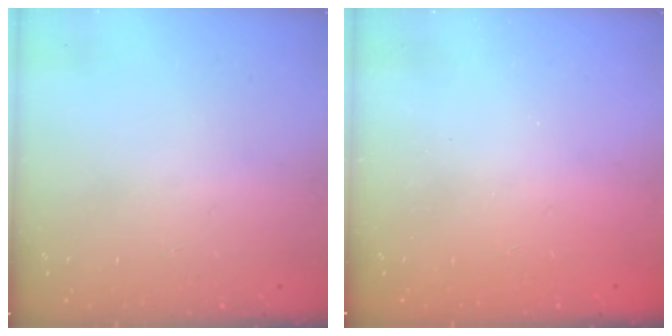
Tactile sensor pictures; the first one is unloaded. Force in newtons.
{"total": 2.4, "press": 2.3, "slide": 0.8}